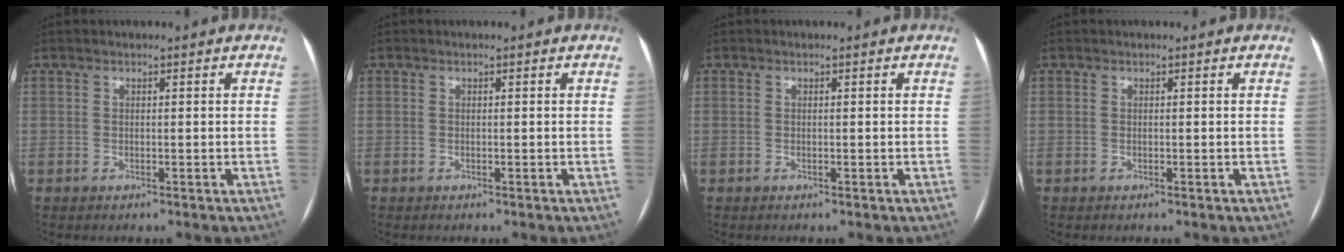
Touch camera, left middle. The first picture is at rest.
{"total": 0.0}
{"total": 0.0}
{"total": 0.0}